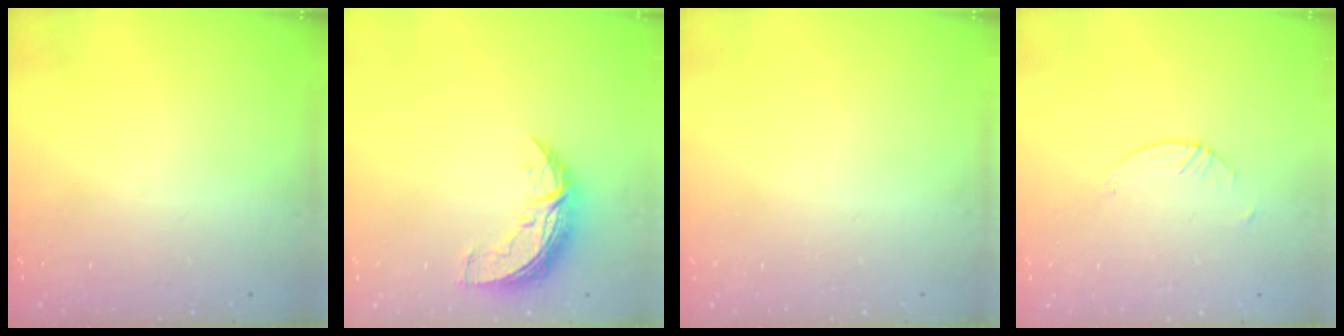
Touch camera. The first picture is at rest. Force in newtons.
{"total": 8.9, "press": 8.9, "slide": 0.6}
{"total": 0.0}
{"total": 0.8, "press": 0.8, "slide": 0.2}